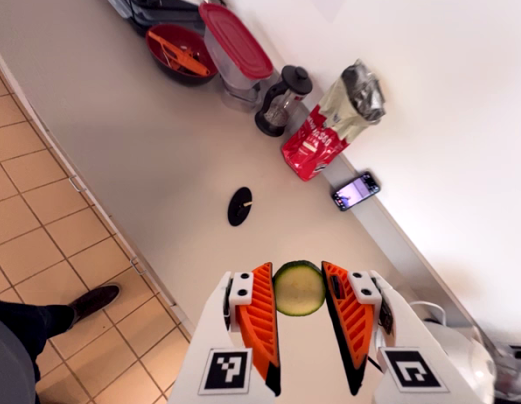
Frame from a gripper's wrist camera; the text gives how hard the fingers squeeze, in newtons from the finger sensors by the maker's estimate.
{"total": 8.4, "left": 8.9, "right": 7.9}